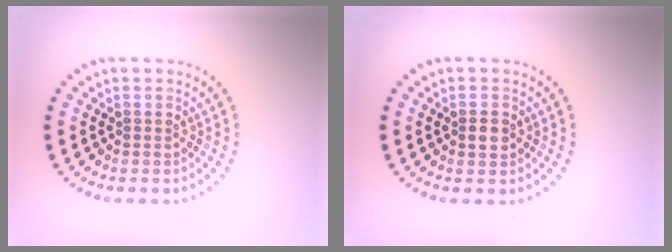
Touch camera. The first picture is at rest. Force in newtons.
{"total": 1.3, "press": 1.3, "slide": 0.2}